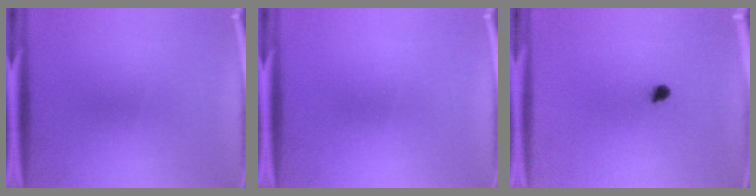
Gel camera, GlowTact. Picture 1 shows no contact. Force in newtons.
{"total": 0.0}
{"total": 1.8}